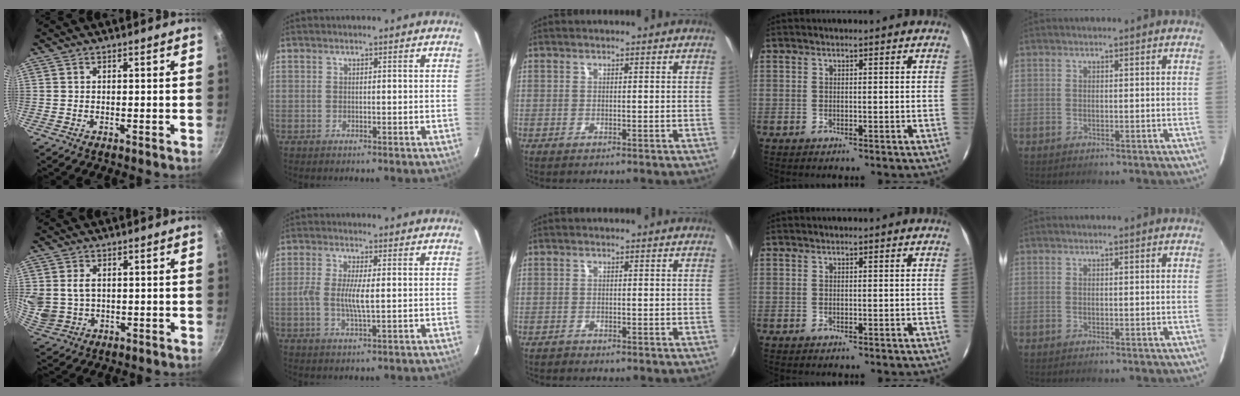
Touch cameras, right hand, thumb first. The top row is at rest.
{"thumb": {"total": 7.5, "force": [1.2, 5.8, 4.6], "torque": [-0.083, -0.010, 0.034]}, "index": {"total": 5.4, "force": [-0.4, 1.2, 5.2], "torque": [-0.106, -0.002, -0.010]}, "middle": {"total": 0.7, "force": [-0.6, 0.2, -0.1], "torque": [0.000, 0.000, -0.014]}}